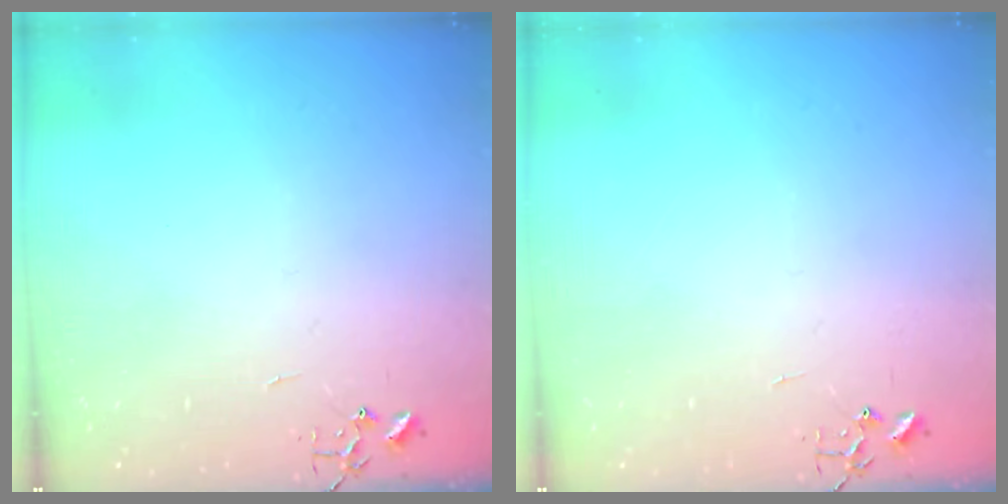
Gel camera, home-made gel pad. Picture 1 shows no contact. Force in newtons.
{"total": 0.0}